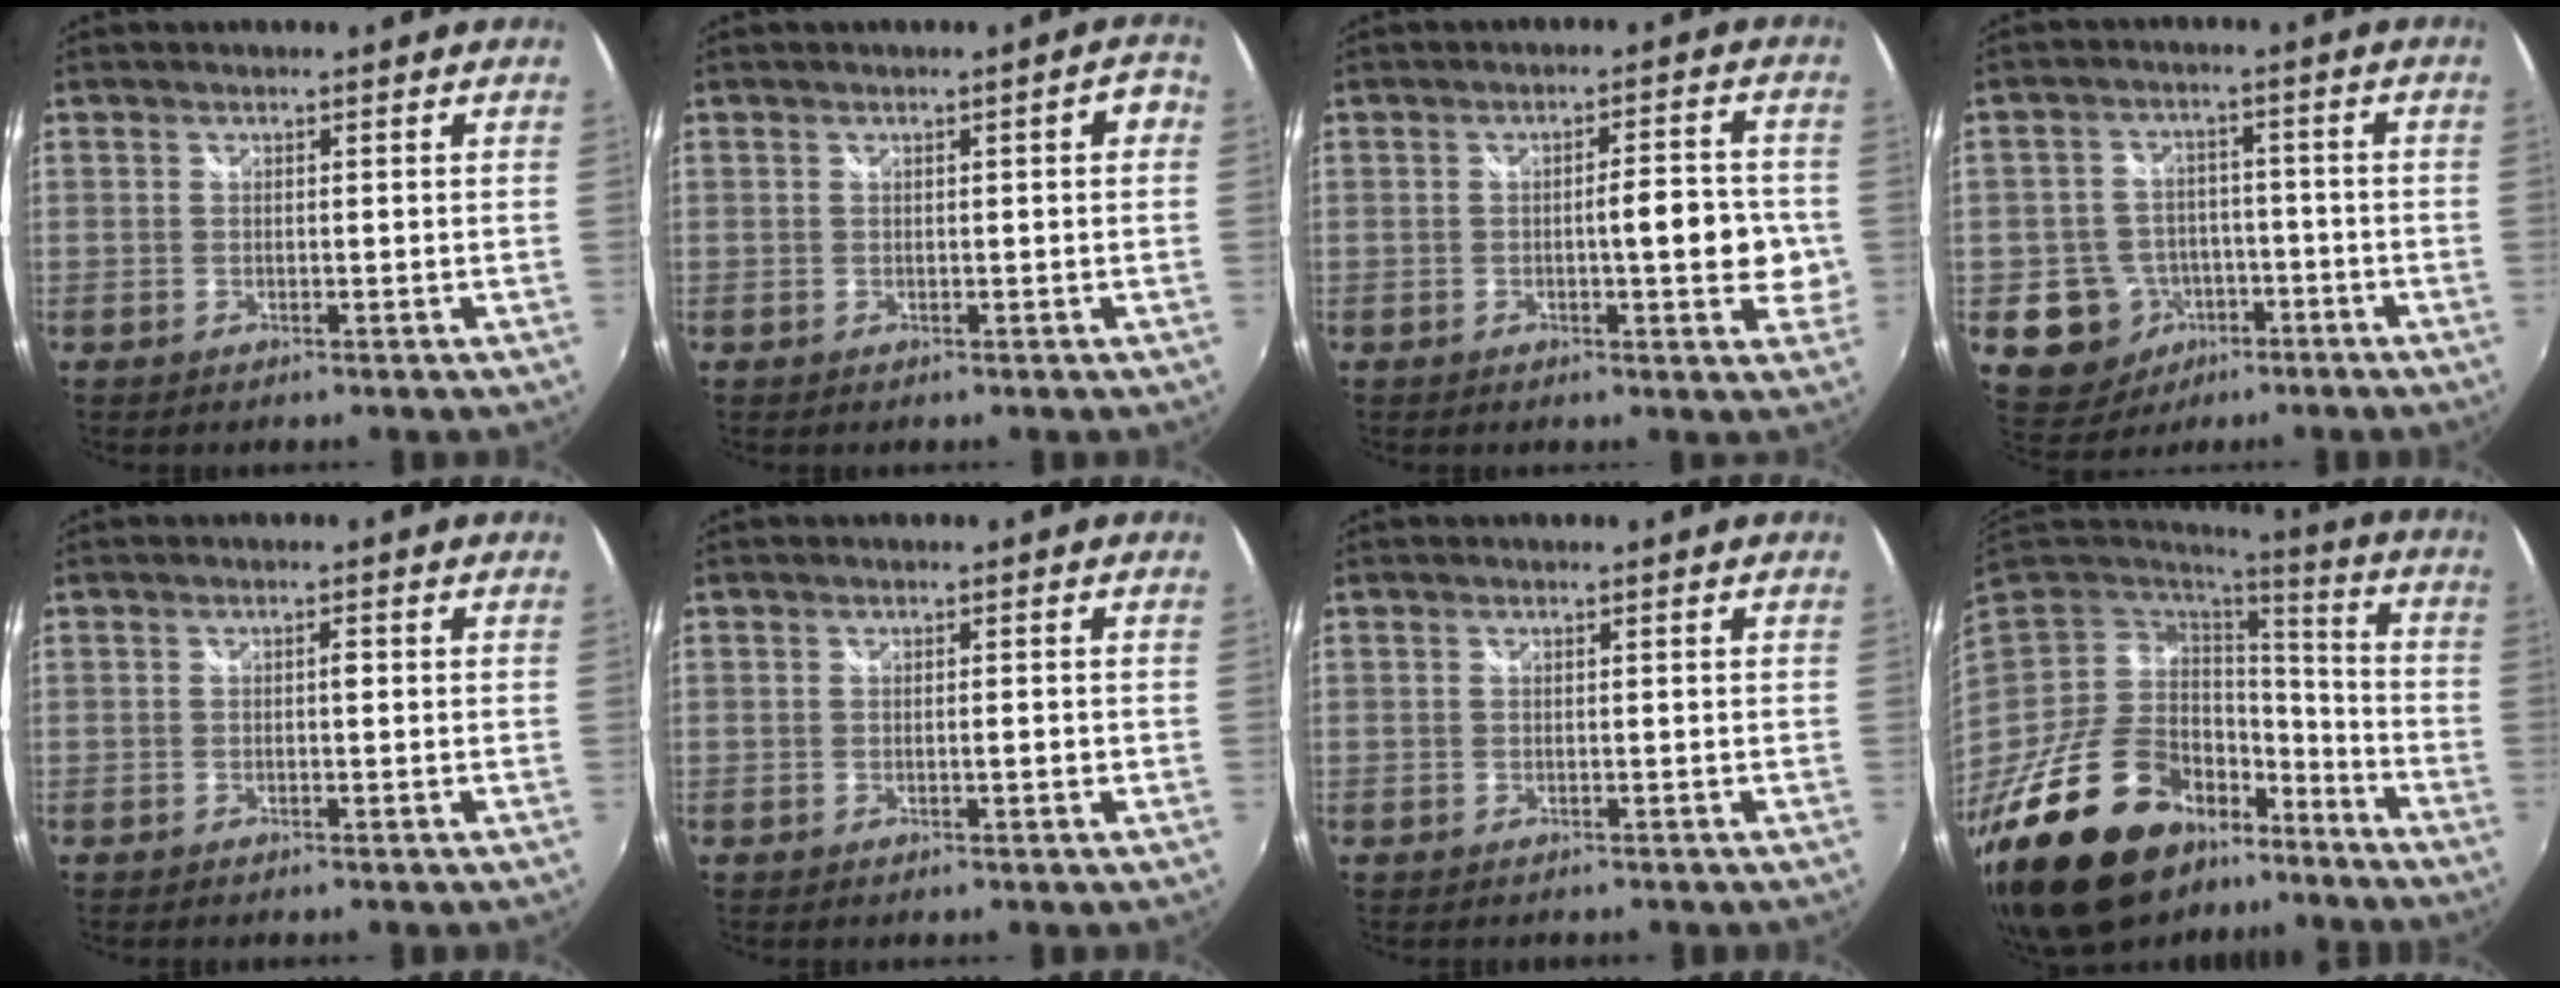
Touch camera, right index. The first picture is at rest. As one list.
[{"total": 2.8, "force": [0.6, 0.6, 2.7], "torque": [-0.035, 0.009, 0.008]}, {"total": 8.2, "force": [-0.7, 2.1, 7.9], "torque": [-0.109, 0.000, -0.008]}, {"total": 9.4, "force": [-4.1, 8.3, 1.9], "torque": [-0.060, 0.023, -0.048]}, {"total": 0.9, "force": [0.0, 0.4, 0.8], "torque": [-0.013, 0.003, -0.002]}, {"total": 1.2, "force": [-0.2, 0.3, 1.1], "torque": [-0.015, 0.001, -0.004]}, {"total": 0.0}, {"total": 27.4, "force": [-17.9, 14.7, 14.5], "torque": [-0.300, -0.017, -0.275]}]